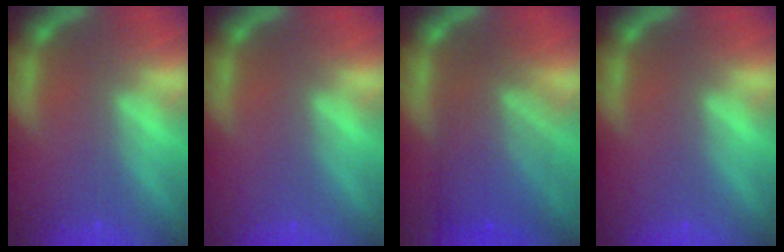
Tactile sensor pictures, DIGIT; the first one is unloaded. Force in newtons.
{"total": 0.0}
{"total": 8.1}
{"total": 0.0}